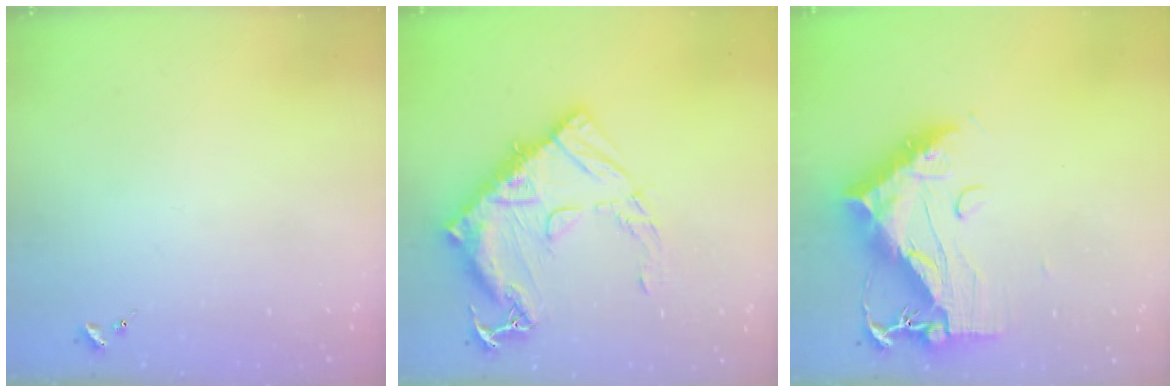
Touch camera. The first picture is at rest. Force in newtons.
{"total": 19.9, "press": 19.8, "slide": 1.7}
{"total": 17.0, "press": 17.0, "slide": 1.4}